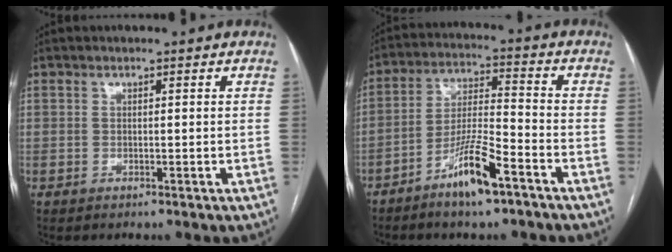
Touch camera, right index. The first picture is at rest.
{"total": 8.7, "force": [-5.6, 1.0, 6.7], "torque": [-0.133, -0.003, -0.103]}